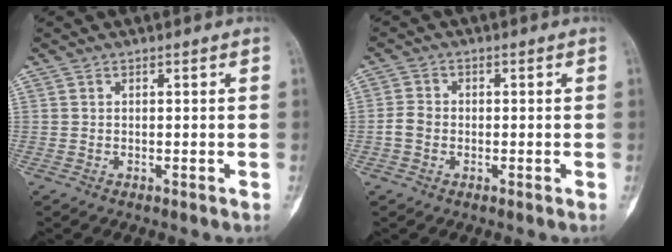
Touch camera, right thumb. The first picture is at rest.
{"total": 2.9, "force": [-0.7, 2.4, 1.6], "torque": [-0.029, 0.010, -0.017]}